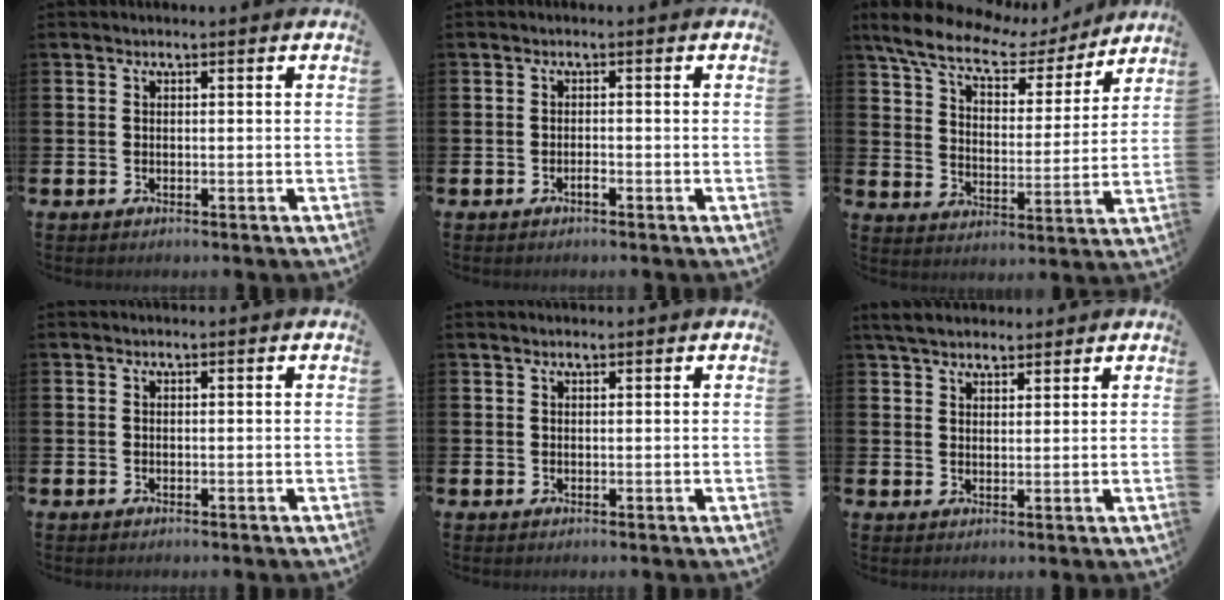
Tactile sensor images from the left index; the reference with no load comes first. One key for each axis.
{"total": 0.7, "fx": -0.5, "fy": 0.1, "fz": 0.5, "tx": -0.004, "ty": -0.007, "tz": -0.010}
{"total": 9.2, "fx": 7.7, "fy": 3.3, "fz": 4.0, "tx": -0.099, "ty": -0.051, "tz": 0.126}
{"total": 0.0}
{"total": 0.8, "fx": 0.8, "fy": 0.2, "fz": 0.2, "tx": 0.007, "ty": -0.003, "tz": 0.012}
{"total": 4.4, "fx": 4.0, "fy": 1.3, "fz": 1.2, "tx": -0.024, "ty": -0.010, "tz": 0.075}